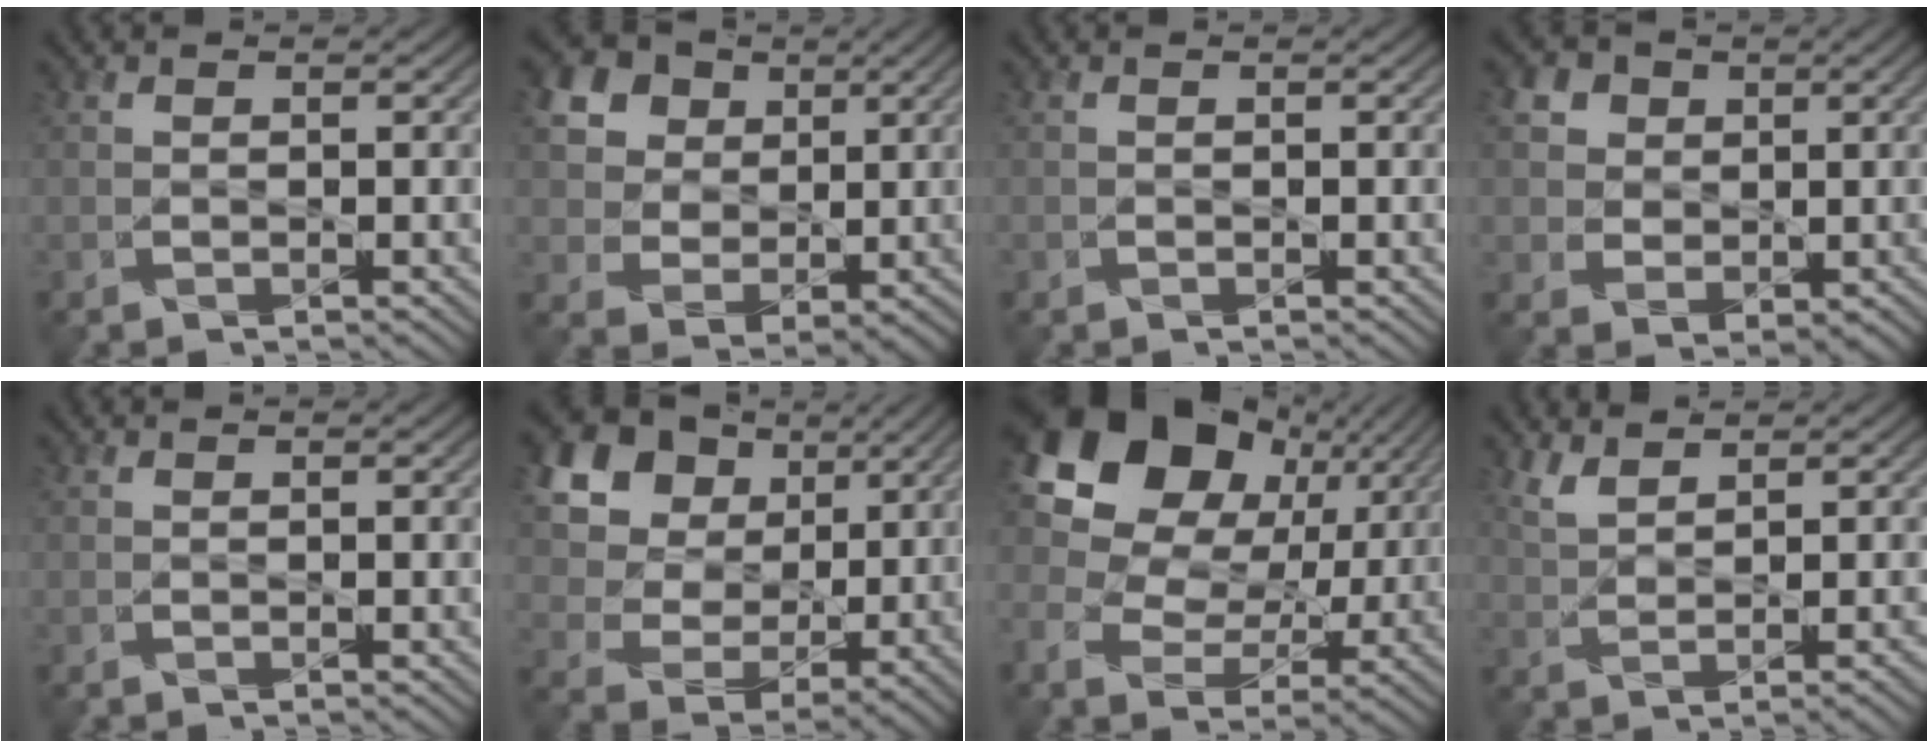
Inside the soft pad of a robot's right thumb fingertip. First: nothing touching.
{"total": 13.5, "force": [5.1, 10.9, 6.1], "torque": [-0.194, 0.011, 0.117]}
{"total": 0.0}
{"total": 7.6, "force": [2.3, 6.6, 3.1], "torque": [-0.112, 0.007, 0.048]}
{"total": 0.0}
{"total": 16.3, "force": [7.3, 12.1, 8.1], "torque": [-0.241, 0.037, 0.173]}
{"total": 15.9, "force": [6.0, 11.4, 9.4], "torque": [-0.210, 0.029, 0.103]}
{"total": 2.7, "force": [1.9, 0.6, 1.8], "torque": [-0.047, 0.002, 0.045]}